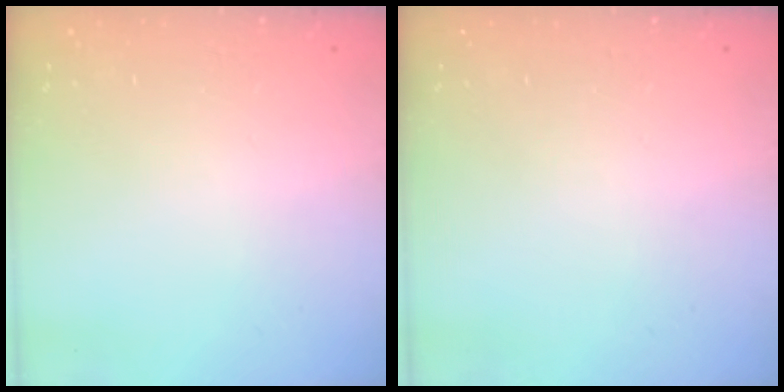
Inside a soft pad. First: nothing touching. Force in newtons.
{"total": 0.0}